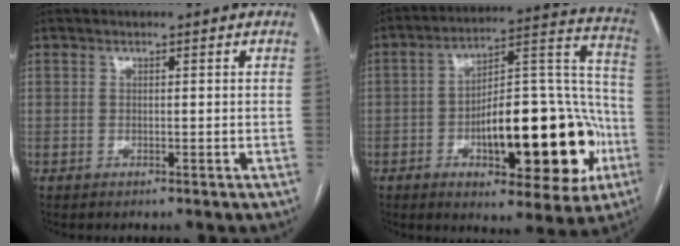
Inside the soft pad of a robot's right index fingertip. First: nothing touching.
{"total": 23.5, "force": [-7.1, 8.2, 20.9], "torque": [-0.260, 0.035, -0.089]}